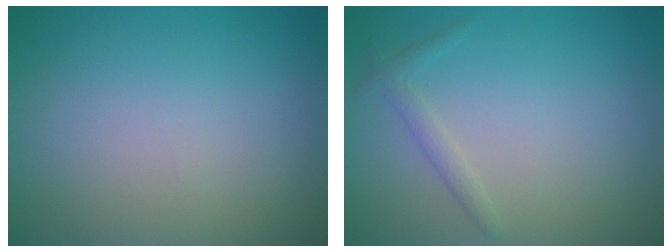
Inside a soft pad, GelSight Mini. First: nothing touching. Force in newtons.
{"total": 1.3, "press": 1.3, "slide": 0.1}